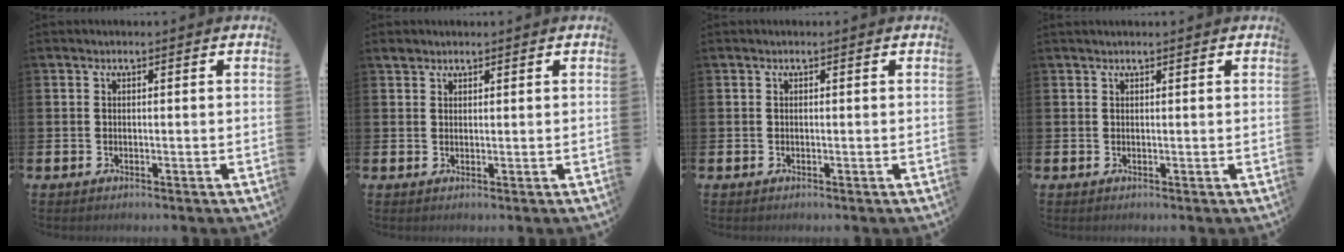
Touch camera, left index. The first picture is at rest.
{"total": 1.6, "force": [1.5, 0.7, 0.0], "torque": [0.014, -0.002, 0.025]}
{"total": 0.0}
{"total": 0.7, "force": [0.6, 0.0, 0.2], "torque": [0.003, -0.003, 0.009]}